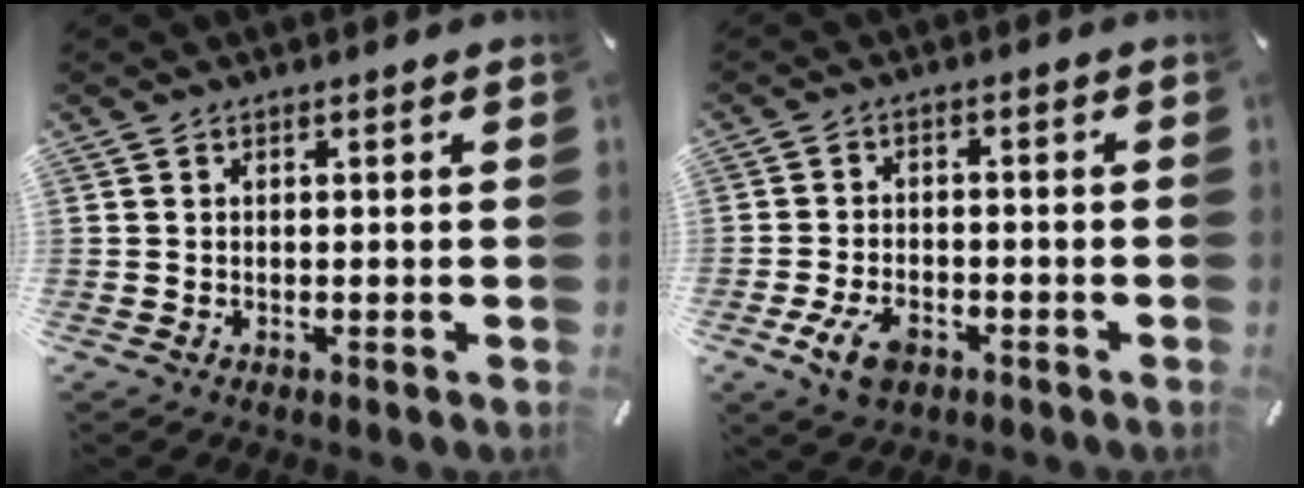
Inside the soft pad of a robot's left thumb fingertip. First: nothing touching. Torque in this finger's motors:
{"motor_torque": [0.42, 2.06, 0.60, 0.44, 0.02]}